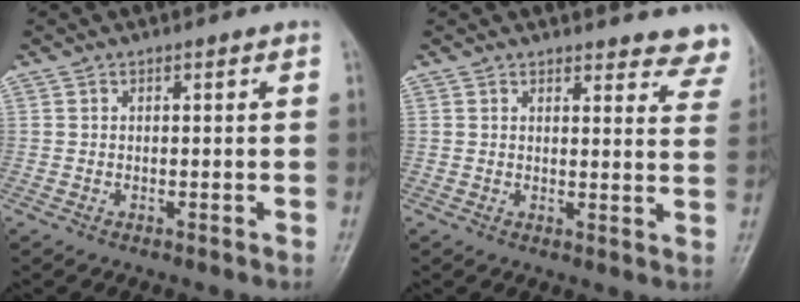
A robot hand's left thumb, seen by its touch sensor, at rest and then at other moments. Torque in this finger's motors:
{"motor_torque": [-0.05, -0.04, -0.12, -0.30, 0.04]}